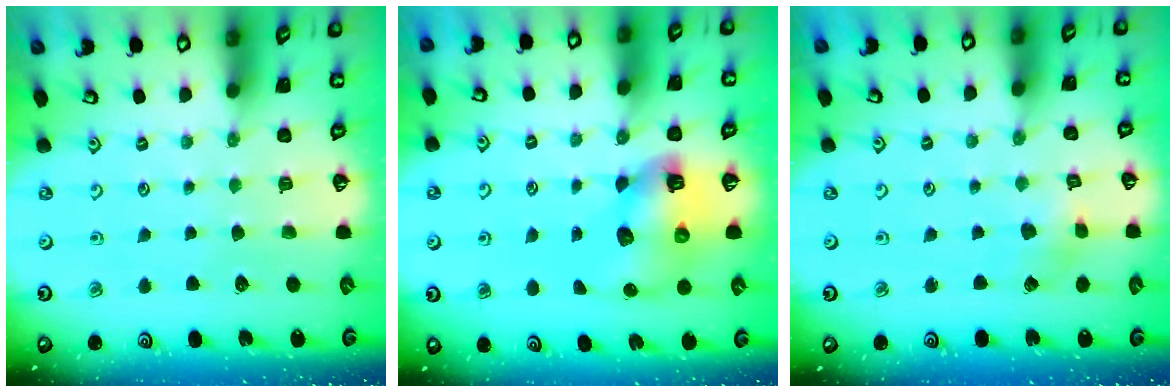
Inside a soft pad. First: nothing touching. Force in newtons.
{"total": 10.2, "press": 10.1, "slide": 1.4}
{"total": 2.7, "press": 2.7, "slide": 0.3}